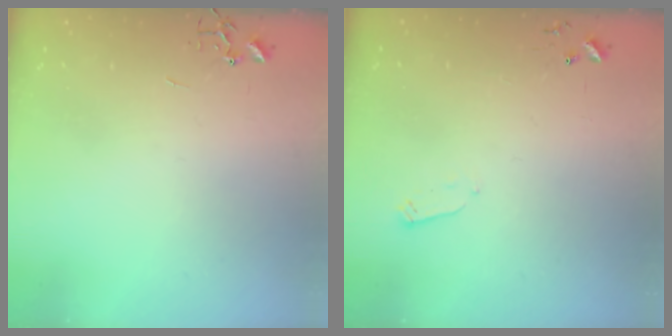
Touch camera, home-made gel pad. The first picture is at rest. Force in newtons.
{"total": 2.4, "press": 2.4, "slide": 0.4}